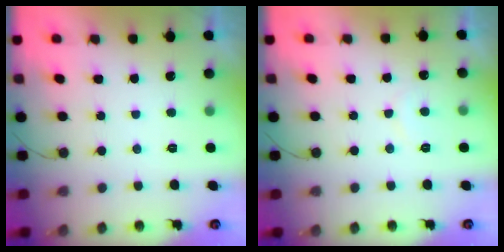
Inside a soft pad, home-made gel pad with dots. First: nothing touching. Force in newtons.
{"total": 5.7, "press": 5.7, "slide": 0.3}